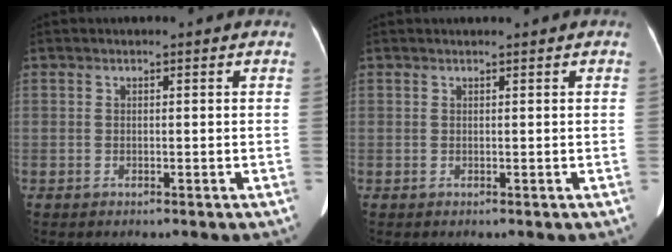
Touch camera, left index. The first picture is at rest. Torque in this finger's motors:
{"motor_torque": [-0.29, -0.08, -0.22, 0.00]}